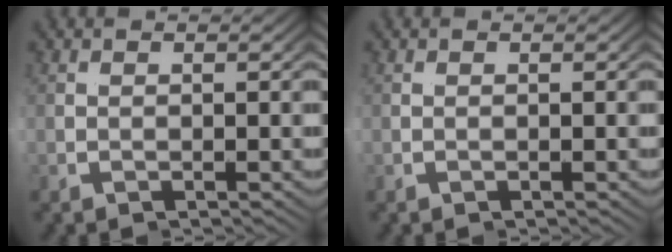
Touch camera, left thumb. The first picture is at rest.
{"total": 0.0}